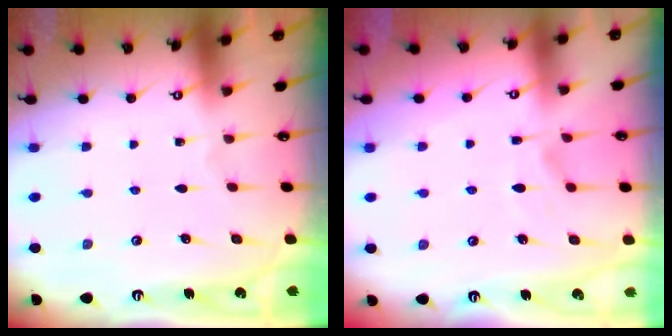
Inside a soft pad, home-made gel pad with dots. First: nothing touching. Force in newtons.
{"total": 1.9, "press": 1.4, "slide": 1.3}